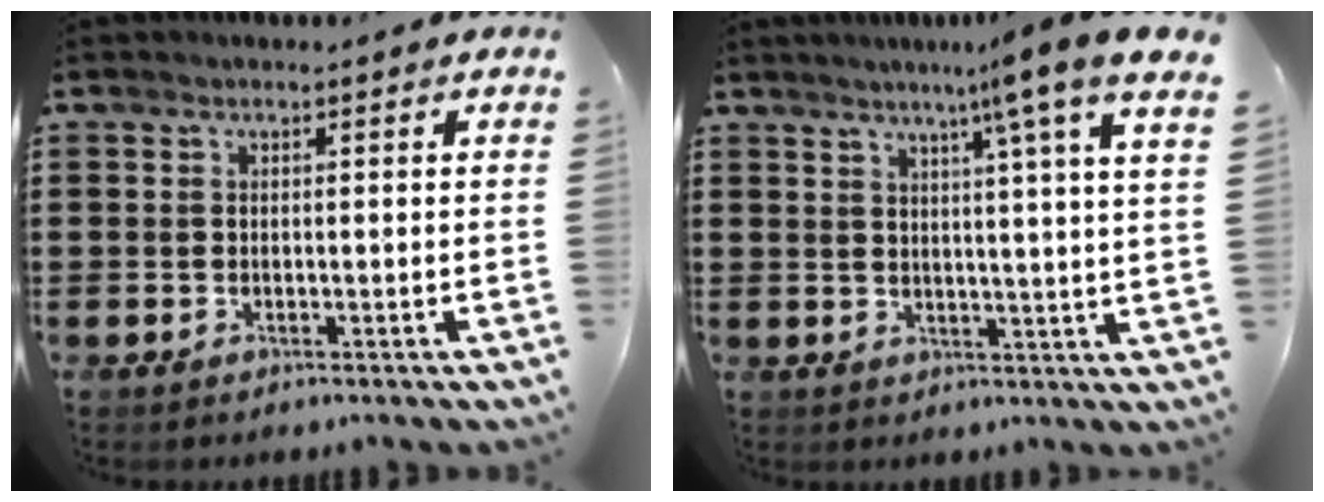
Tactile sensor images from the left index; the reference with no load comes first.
{"total": 8.5, "force": [5.9, -1.7, 5.8], "torque": [-0.102, -0.043, 0.081]}